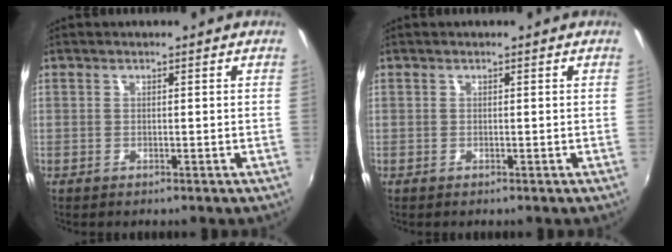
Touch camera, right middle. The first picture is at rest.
{"total": 0.0}